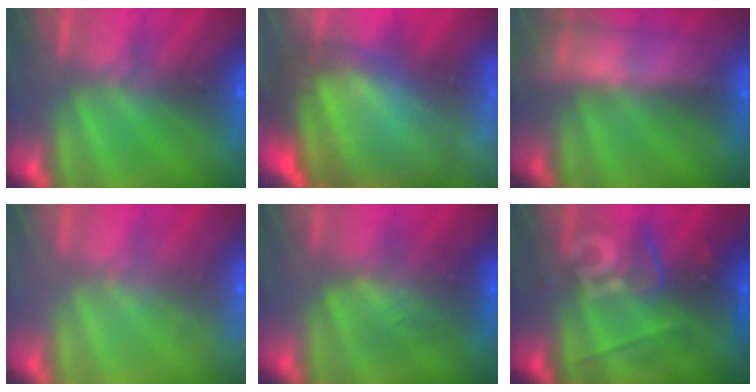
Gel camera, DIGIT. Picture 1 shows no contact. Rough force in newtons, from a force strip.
{"total": 8.0}
{"total": 5.8}
{"total": 1.8}
{"total": 3.9}
{"total": 2.7}